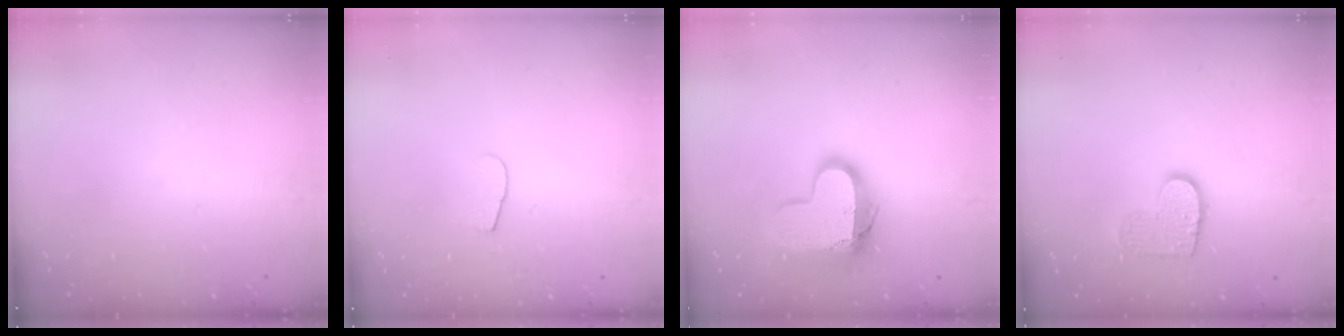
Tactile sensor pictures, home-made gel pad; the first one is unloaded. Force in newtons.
{"total": 5.2, "press": 5.2, "slide": 0.6}
{"total": 14.1, "press": 14.1, "slide": 1.1}
{"total": 9.7, "press": 9.7, "slide": 0.3}